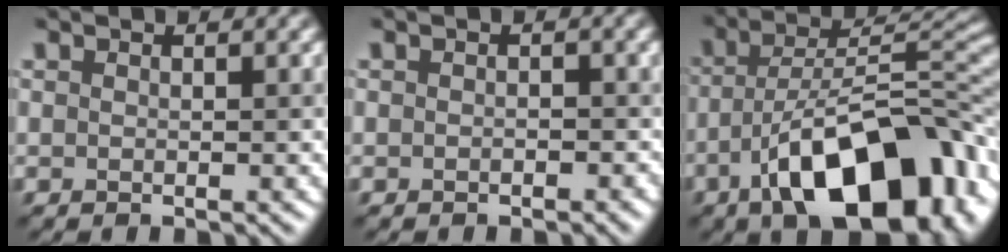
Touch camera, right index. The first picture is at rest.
{"total": 0.8, "force": [-0.3, 0.6, 0.4], "torque": [-0.004, -0.003, -0.004]}
{"total": 14.2, "force": [-6.5, 6.3, 10.9], "torque": [-0.150, -0.001, -0.105]}